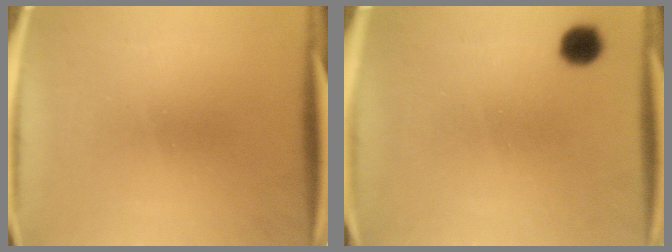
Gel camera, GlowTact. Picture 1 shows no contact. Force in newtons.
{"total": 4.2}